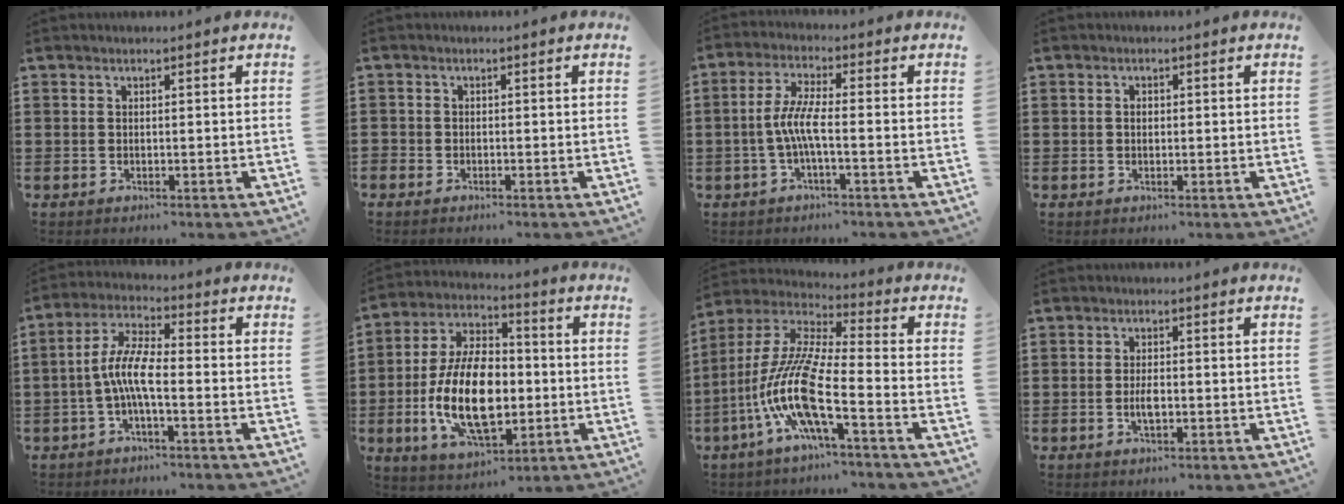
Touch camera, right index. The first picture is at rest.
{"total": 0.9, "force": [-0.8, 0.5, 0.0], "torque": [-0.001, 0.003, -0.018]}
{"total": 5.4, "force": [-1.4, 1.0, 5.1], "torque": [-0.120, -0.007, -0.036]}
{"total": 1.0, "force": [0.0, 0.7, 0.7], "torque": [-0.016, 0.004, -0.001]}
{"total": 7.2, "force": [-1.9, 1.9, 6.7], "torque": [-0.149, -0.008, -0.041]}
{"total": 14.9, "force": [-2.6, 8.0, 12.3], "torque": [-0.257, -0.011, -0.051]}
{"total": 12.5, "force": [-6.0, 1.7, 10.8], "torque": [-0.258, -0.029, -0.130]}
{"total": 2.8, "force": [-0.7, 1.1, 2.5], "torque": [-0.055, -0.002, -0.014]}